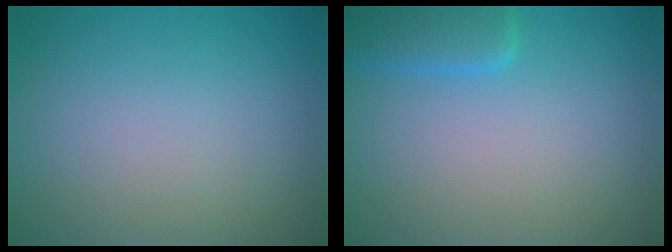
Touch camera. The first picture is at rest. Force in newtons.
{"total": 2.9, "press": 2.9, "slide": 0.2}